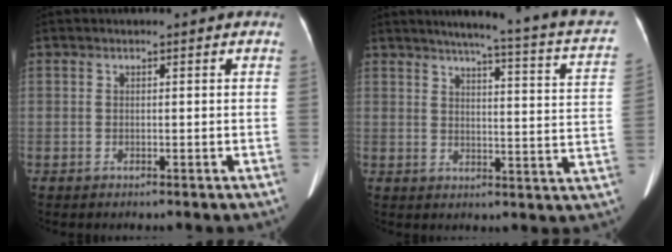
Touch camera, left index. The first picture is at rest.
{"total": 20.6, "force": [17.5, -0.1, 10.8], "torque": [-0.144, -0.043, 0.195]}